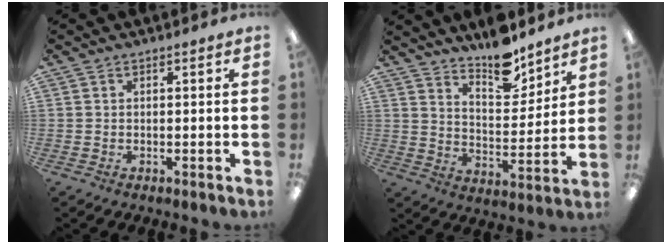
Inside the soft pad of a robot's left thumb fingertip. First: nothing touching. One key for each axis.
{"total": 12.4, "fx": 10.2, "fy": 4.7, "fz": 5.1, "tx": -0.061, "ty": -0.077, "tz": 0.182}